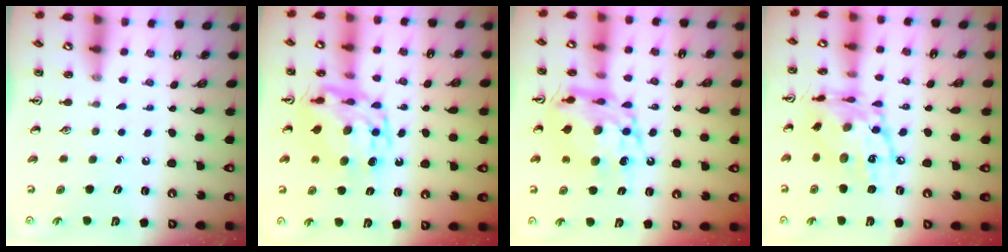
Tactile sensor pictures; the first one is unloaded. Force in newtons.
{"total": 13.7, "press": 13.6, "slide": 1.8}
{"total": 14.7, "press": 14.6, "slide": 1.5}
{"total": 16.9, "press": 16.9, "slide": 1.8}